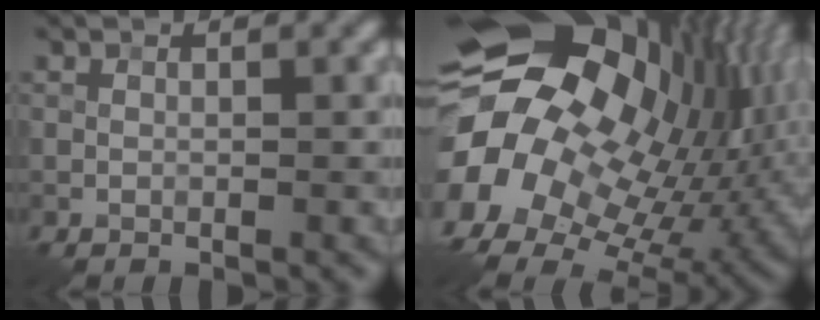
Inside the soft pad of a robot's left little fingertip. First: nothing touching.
{"total": 20.4, "force": [-0.5, 15.6, 13.1], "torque": [-0.228, -0.014, -0.005]}